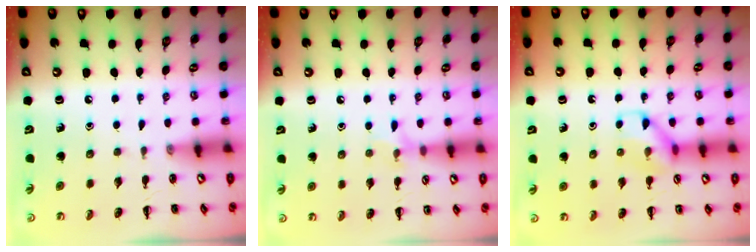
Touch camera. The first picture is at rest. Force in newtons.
{"total": 6.4, "press": 6.0, "slide": 2.0}
{"total": 9.6, "press": 9.6, "slide": 0.7}